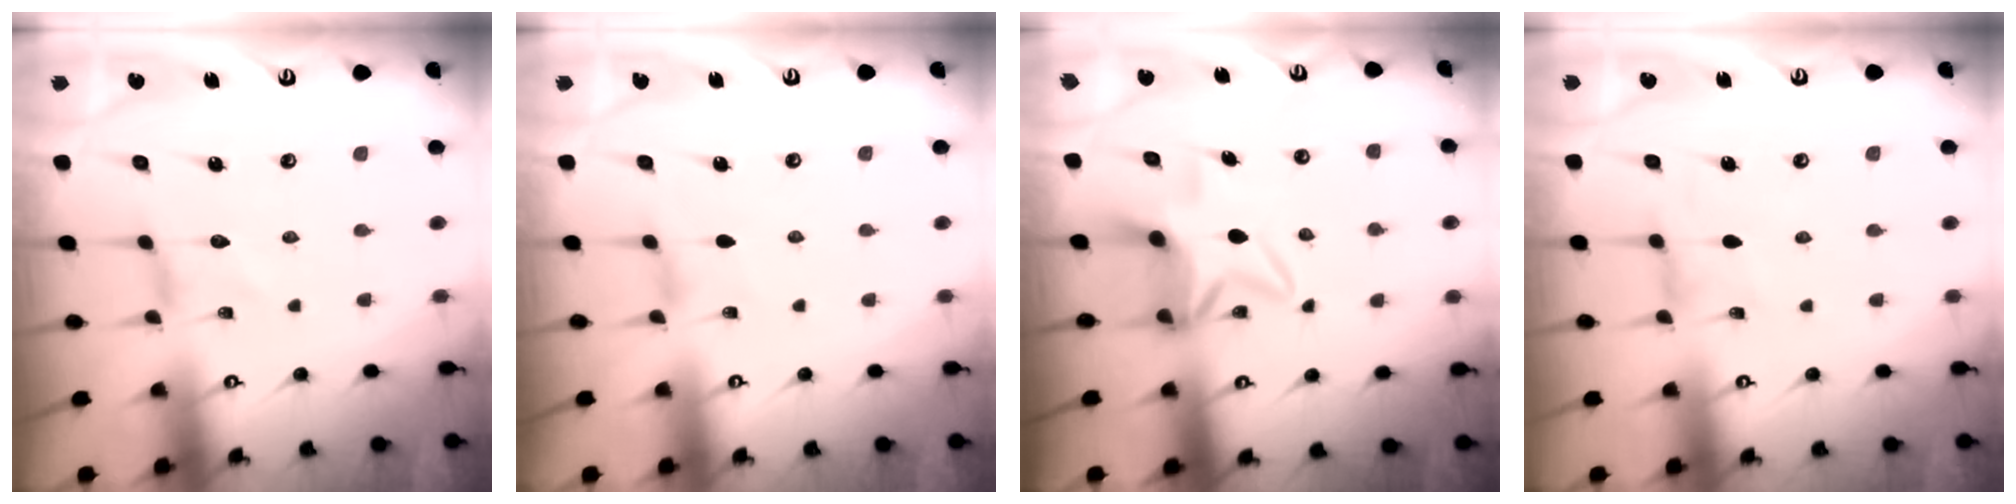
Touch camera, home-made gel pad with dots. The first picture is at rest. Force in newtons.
{"total": 2.2, "press": 2.2, "slide": 0.3}
{"total": 9.6, "press": 9.6, "slide": 1.2}
{"total": 1.7, "press": 1.6, "slide": 0.4}